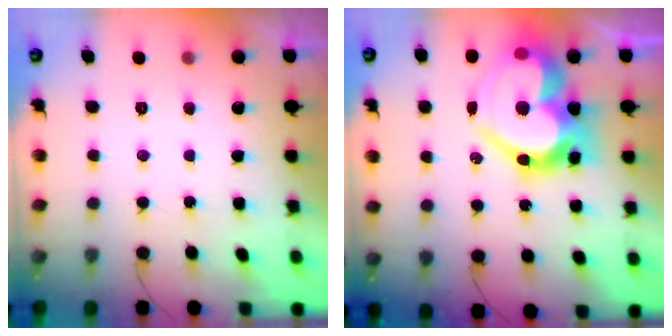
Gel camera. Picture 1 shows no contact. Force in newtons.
{"total": 25.5, "press": 25.4, "slide": 2.5}